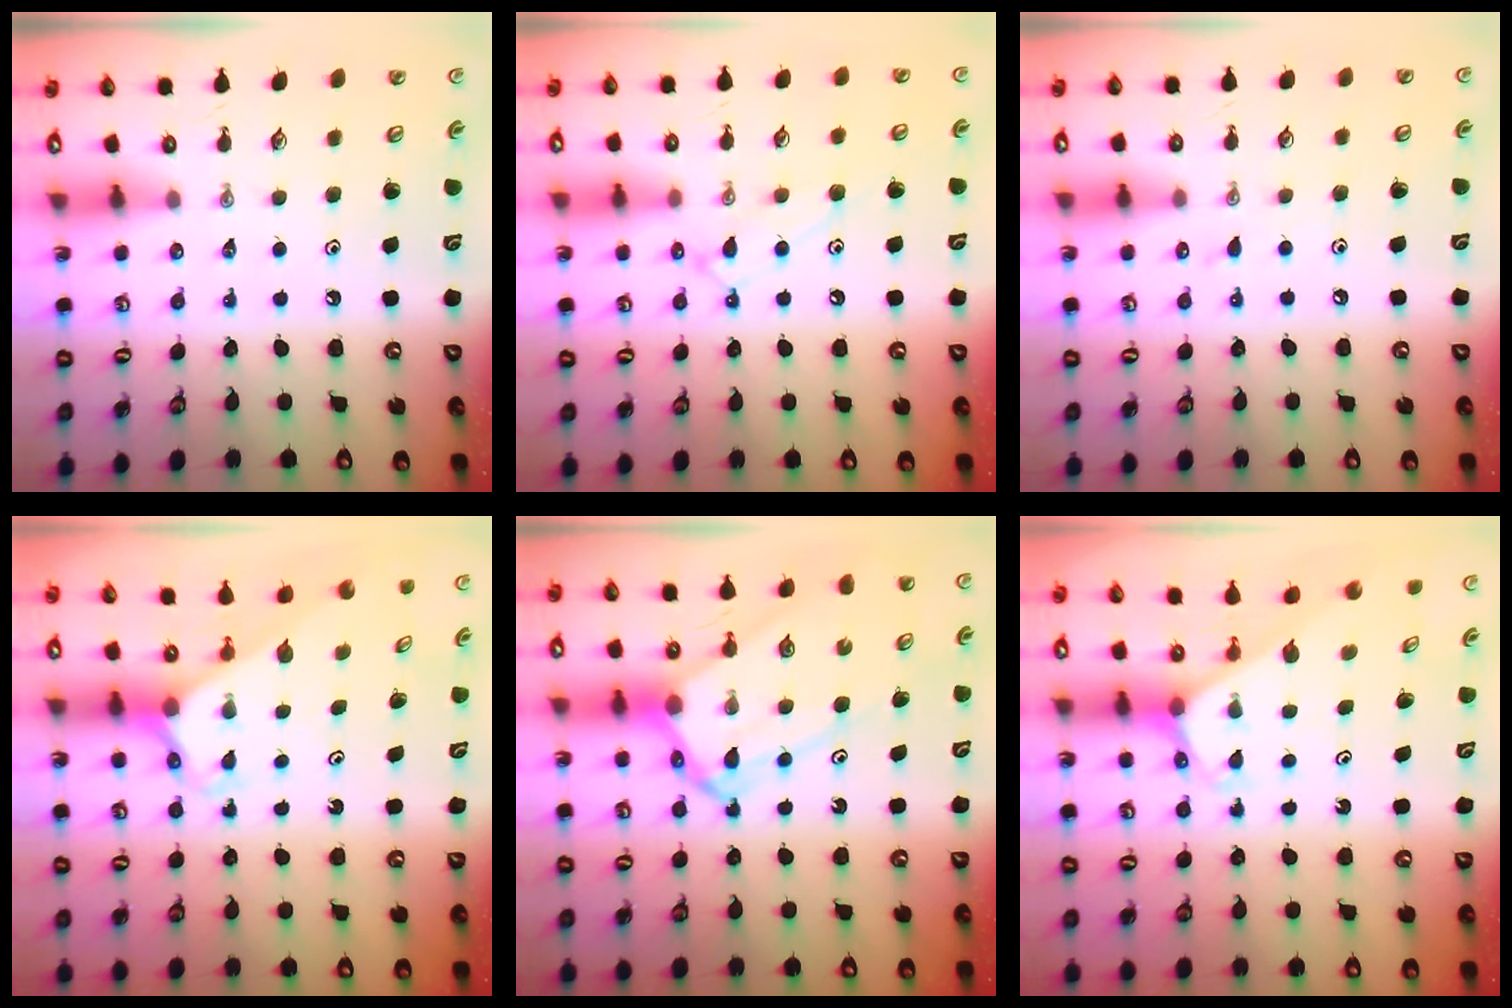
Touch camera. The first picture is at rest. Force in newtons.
{"total": 10.7, "press": 10.7, "slide": 0.8}
{"total": 3.8, "press": 3.8, "slide": 0.6}
{"total": 2.4, "press": 2.4, "slide": 0.1}
{"total": 11.2, "press": 11.1, "slide": 1.1}
{"total": 2.4, "press": 2.4, "slide": 0.2}